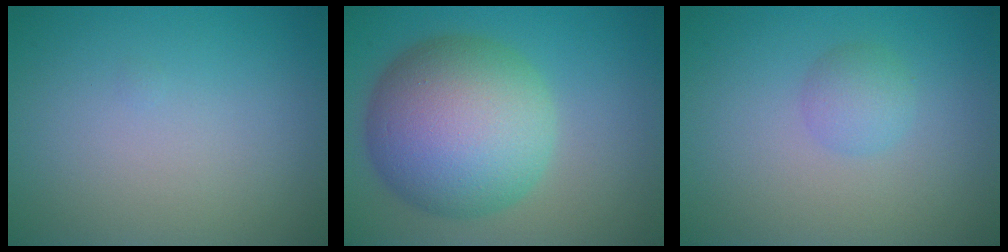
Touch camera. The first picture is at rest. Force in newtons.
{"total": 12.0, "press": 12.0, "slide": 0.4}
{"total": 1.8, "press": 1.8, "slide": 0.0}